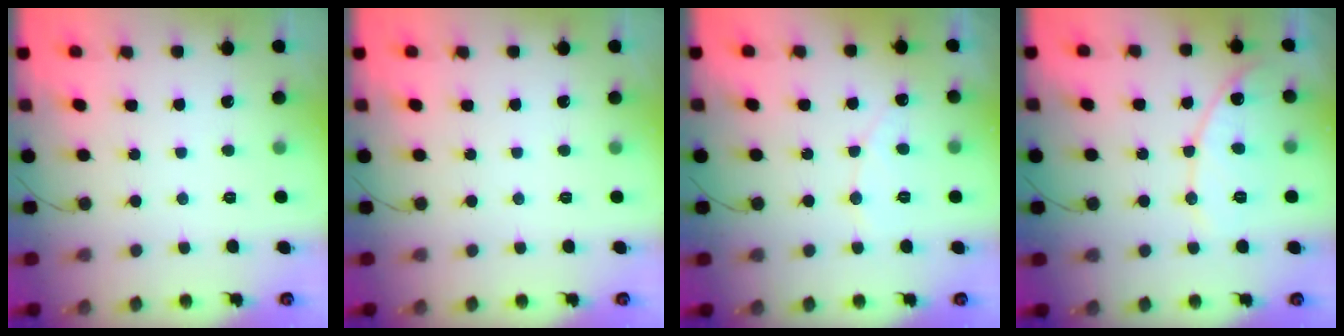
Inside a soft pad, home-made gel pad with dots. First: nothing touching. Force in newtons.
{"total": 0.0}
{"total": 5.4, "press": 5.4, "slide": 0.4}
{"total": 10.1, "press": 10.1, "slide": 0.8}